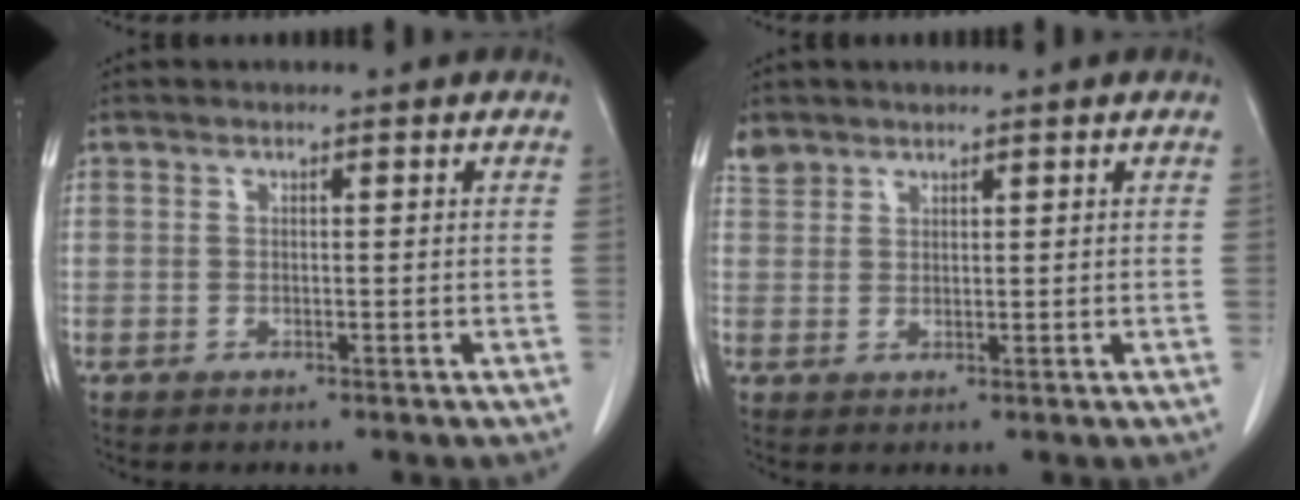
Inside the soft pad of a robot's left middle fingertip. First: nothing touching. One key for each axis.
{"total": 2.3, "fx": 2.0, "fy": 1.1, "fz": -0.1, "tx": 0.001, "ty": 0.008, "tz": 0.039}